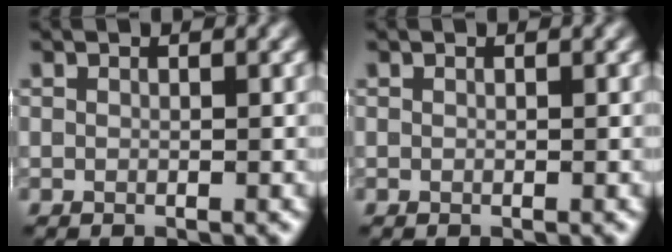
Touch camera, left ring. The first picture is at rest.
{"total": 0.0}